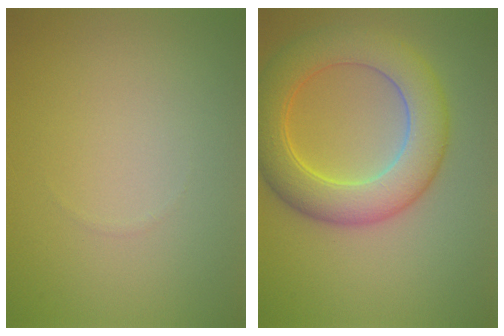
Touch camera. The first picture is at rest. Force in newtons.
{"total": 7.6, "press": 7.6, "slide": 0.1}